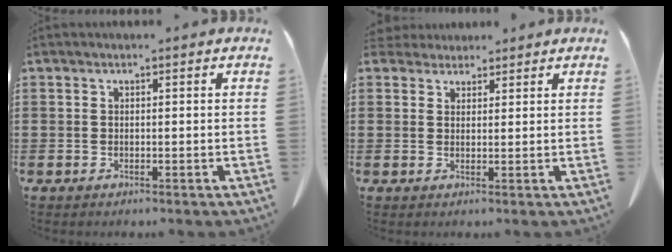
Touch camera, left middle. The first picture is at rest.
{"total": 2.3, "force": [2.0, 1.0, 0.2], "torque": [-0.002, 0.003, 0.038]}